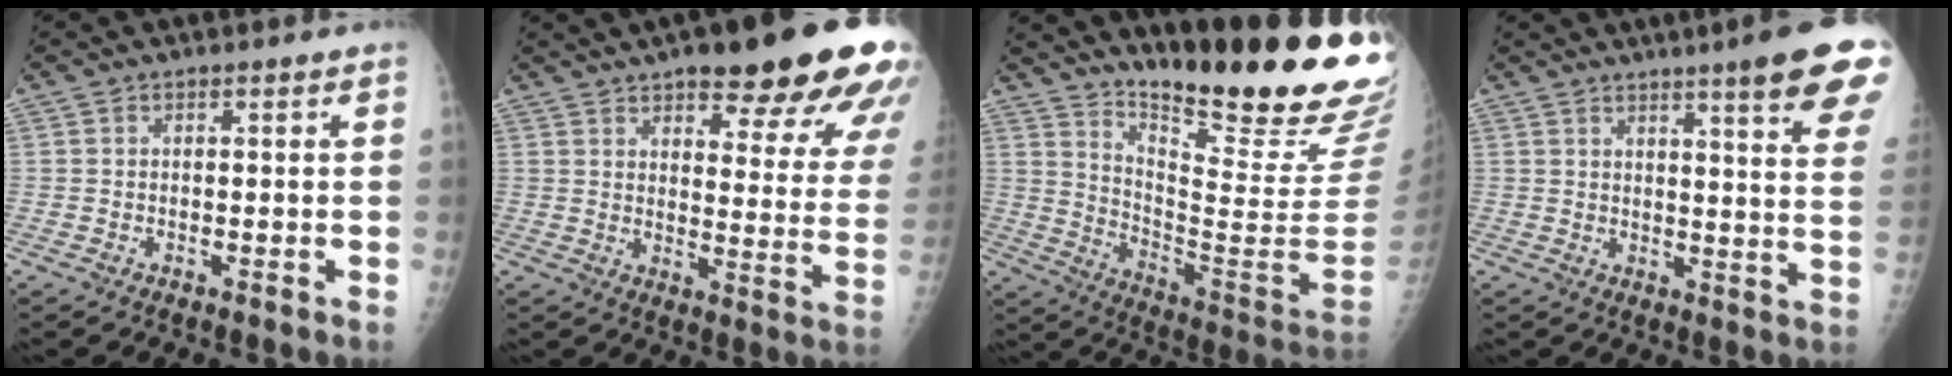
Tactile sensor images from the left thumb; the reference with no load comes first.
{"total": 25.2, "force": [16.6, 6.8, 17.7], "torque": [-0.187, -0.055, 0.203]}
{"total": 28.3, "force": [21.6, 4.6, 17.8], "torque": [-0.245, -0.164, 0.308]}
{"total": 15.9, "force": [10.4, 1.4, 12.0], "torque": [-0.129, -0.042, 0.117]}